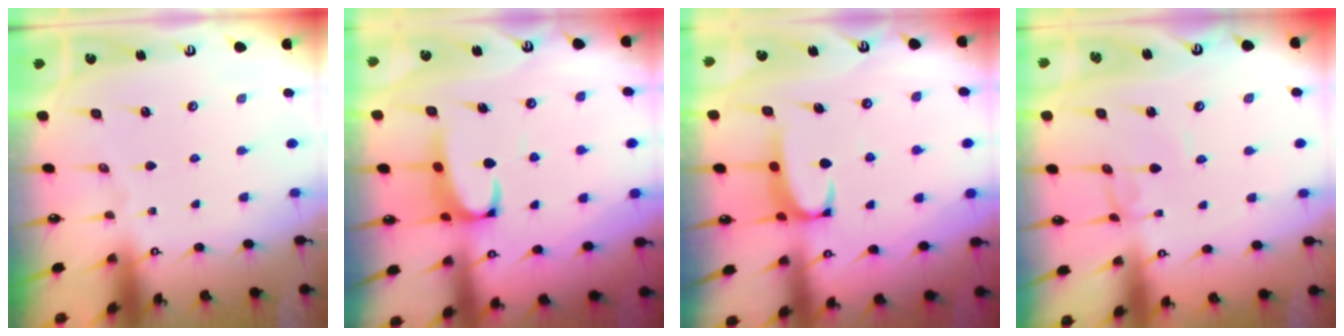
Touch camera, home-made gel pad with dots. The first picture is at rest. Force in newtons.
{"total": 2.2, "press": 2.0, "slide": 1.0}
{"total": 1.6, "press": 1.6, "slide": 0.4}
{"total": 1.5, "press": 1.4, "slide": 0.1}